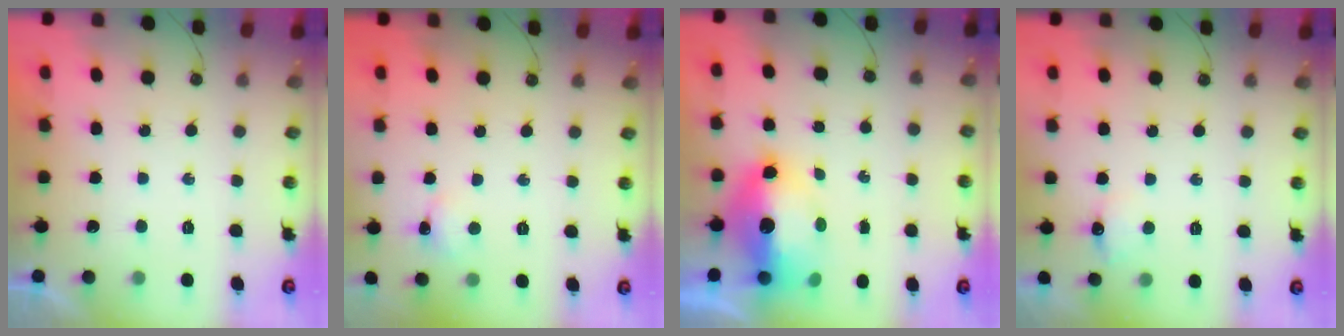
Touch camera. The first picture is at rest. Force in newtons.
{"total": 2.7, "press": 2.6, "slide": 0.5}
{"total": 10.6, "press": 10.6, "slide": 1.1}
{"total": 7.6, "press": 5.8, "slide": 4.9}